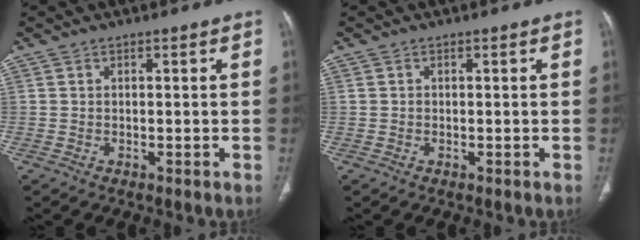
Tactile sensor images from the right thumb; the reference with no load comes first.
{"total": 0.0}